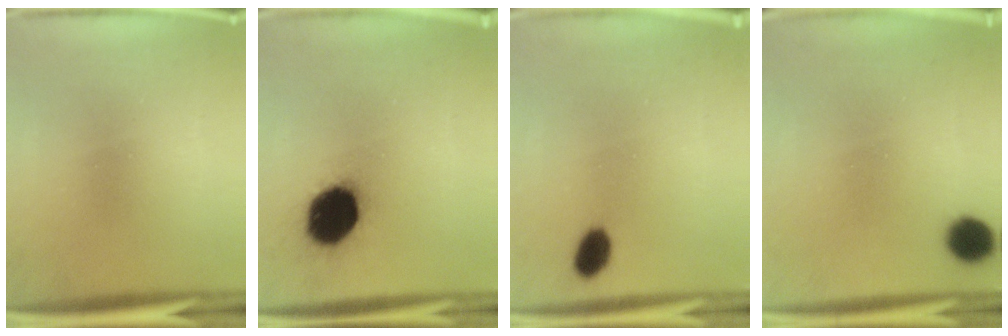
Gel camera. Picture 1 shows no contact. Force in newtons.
{"total": 18.0}
{"total": 4.4}
{"total": 6.8}